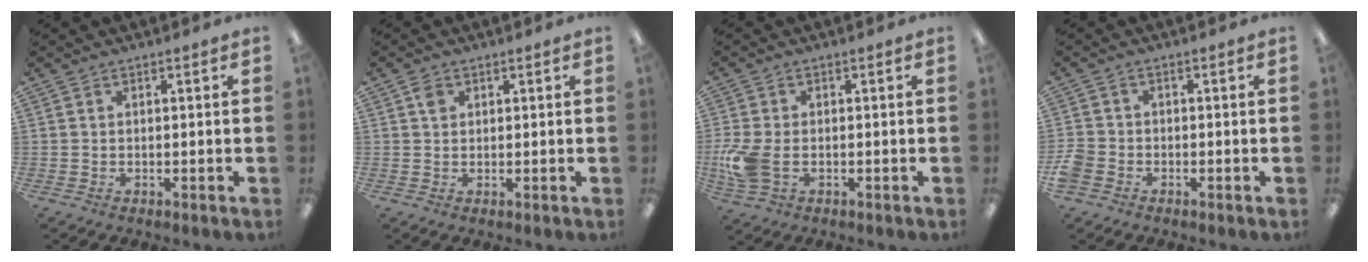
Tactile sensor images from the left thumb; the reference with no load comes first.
{"total": 2.0, "force": [0.9, 1.5, 0.9], "torque": [-0.012, 0.000, 0.015]}
{"total": 8.0, "force": [-1.6, 5.0, 6.0], "torque": [-0.141, -0.004, -0.028]}
{"total": 3.5, "force": [-1.9, 2.6, 1.4], "torque": [-0.033, 0.005, -0.038]}